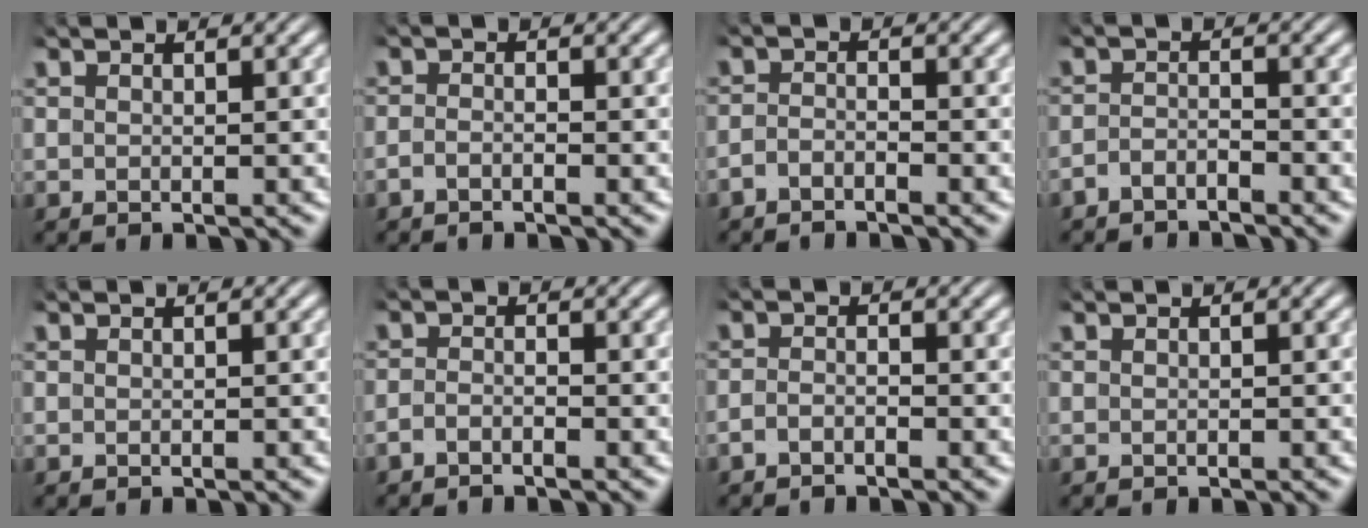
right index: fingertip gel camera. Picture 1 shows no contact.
{"total": 1.3, "force": [-1.2, 0.3, 0.6], "torque": [-0.011, -0.003, -0.024]}
{"total": 2.0, "force": [-1.9, 0.4, 0.3], "torque": [-0.010, -0.010, -0.033]}
{"total": 2.5, "force": [-2.4, 0.6, 0.4], "torque": [-0.006, -0.010, -0.042]}
{"total": 0.0}
{"total": 1.7, "force": [-1.6, 0.3, 0.4], "torque": [-0.010, -0.006, -0.030]}
{"total": 1.7, "force": [-1.6, 0.3, 0.5], "torque": [-0.010, -0.006, -0.029]}
{"total": 0.0}